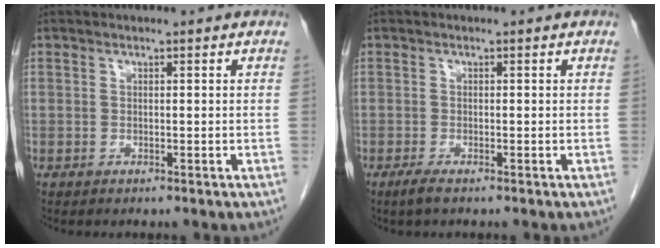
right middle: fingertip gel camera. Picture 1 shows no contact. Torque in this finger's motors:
{"motor_torque": [0.44, -0.04, 0.00, 0.00]}